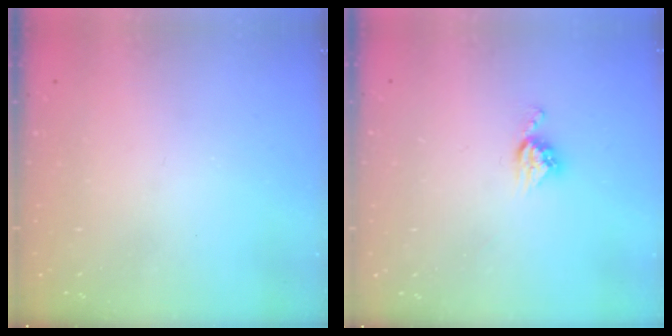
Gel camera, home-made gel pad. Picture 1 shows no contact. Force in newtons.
{"total": 6.3, "press": 6.3, "slide": 0.4}